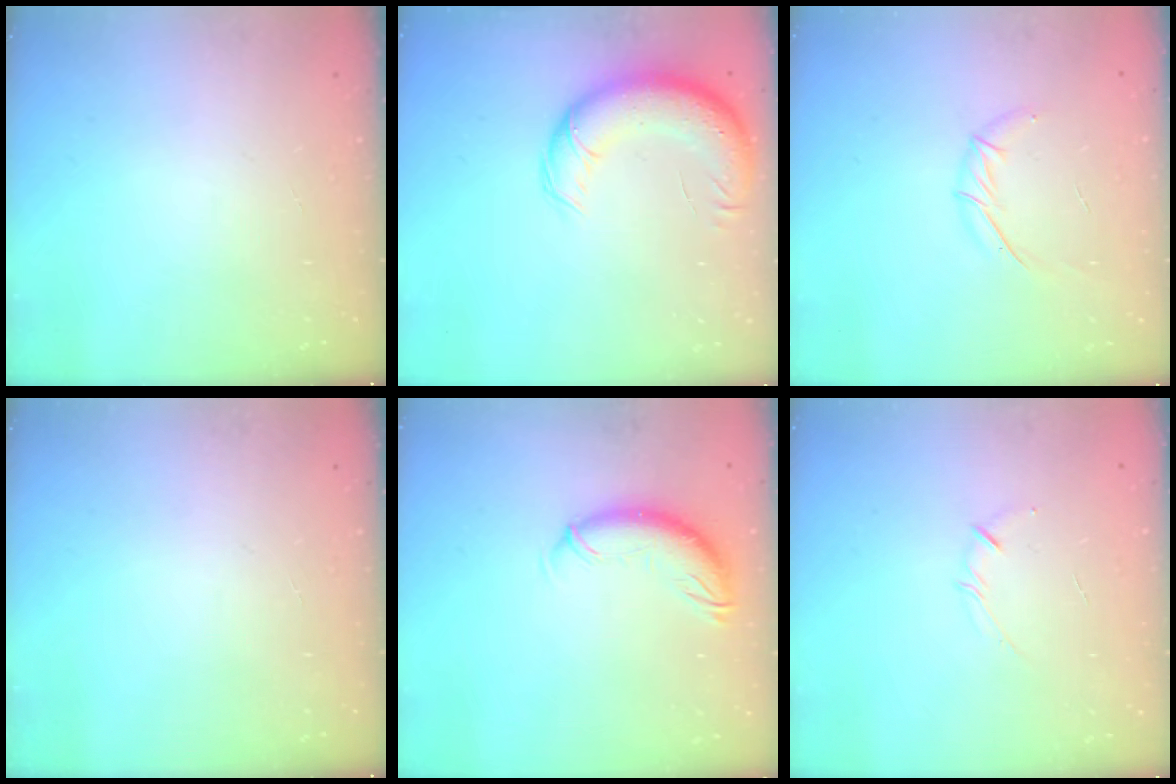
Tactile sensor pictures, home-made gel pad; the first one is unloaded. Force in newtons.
{"total": 14.8, "press": 14.3, "slide": 3.9}
{"total": 7.6, "press": 7.5, "slide": 1.1}
{"total": 0.0}
{"total": 10.9, "press": 10.9, "slide": 0.9}
{"total": 2.5, "press": 2.4, "slide": 0.4}